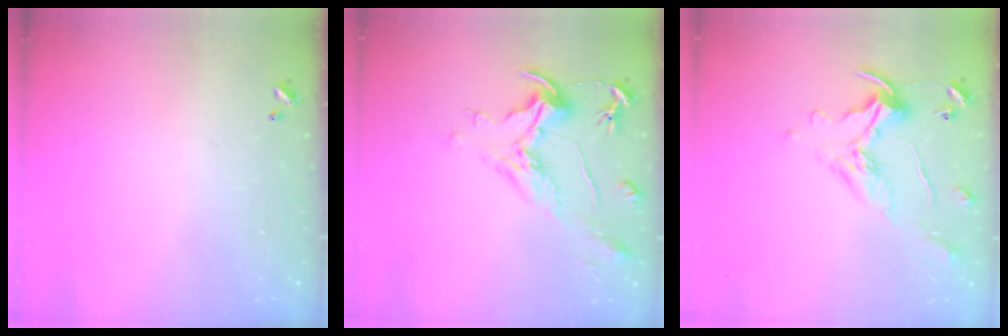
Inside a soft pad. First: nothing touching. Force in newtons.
{"total": 2.1, "press": 1.6, "slide": 1.3}
{"total": 1.1, "press": 0.8, "slide": 0.9}